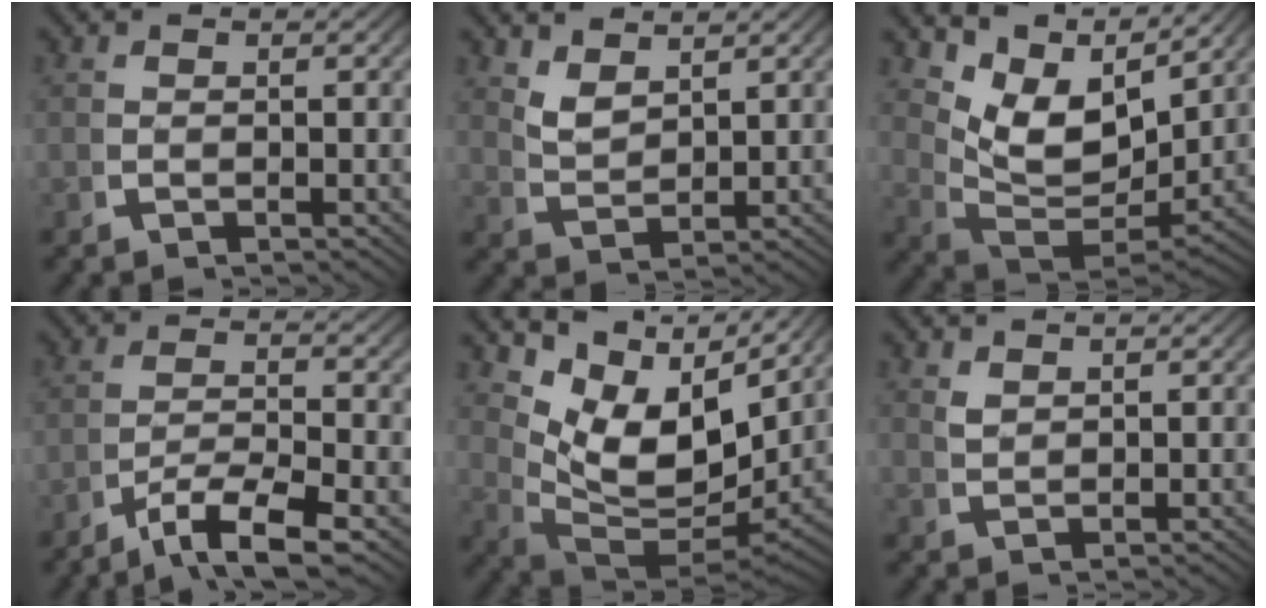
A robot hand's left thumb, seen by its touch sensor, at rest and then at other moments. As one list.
[{"total": 3.2, "force": [3.1, 0.6, 0.7], "torque": [-0.010, -0.007, 0.069]}, {"total": 9.4, "force": [3.2, 5.6, 6.8], "torque": [-0.145, -0.045, 0.073]}, {"total": 5.3, "force": [-1.8, 2.9, 4.2], "torque": [-0.078, -0.018, -0.022]}, {"total": 12.5, "force": [3.3, 7.5, 9.4], "torque": [-0.180, -0.048, 0.073]}, {"total": 1.5, "force": [1.5, 0.0, 0.1], "torque": [-0.002, -0.003, 0.037]}]